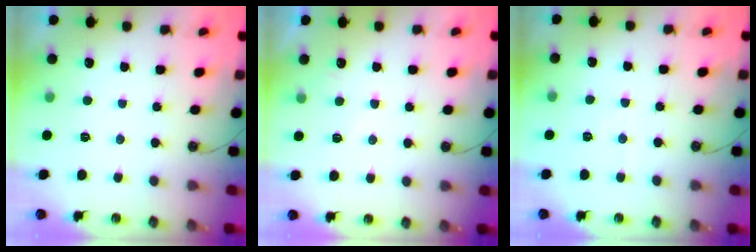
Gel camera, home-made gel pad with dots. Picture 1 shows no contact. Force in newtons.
{"total": 4.7, "press": 4.7, "slide": 0.5}
{"total": 4.7, "press": 4.7, "slide": 0.5}